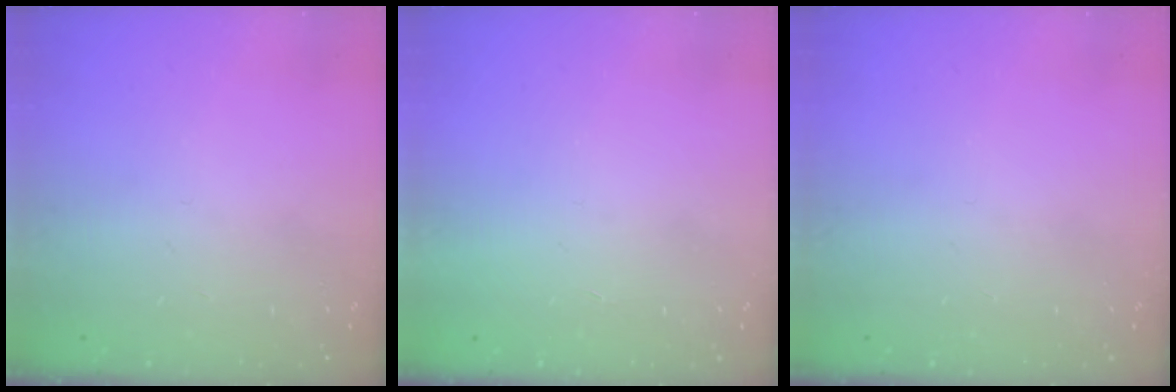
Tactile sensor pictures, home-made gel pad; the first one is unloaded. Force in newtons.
{"total": 1.5, "press": 1.5, "slide": 0.1}
{"total": 0.0}